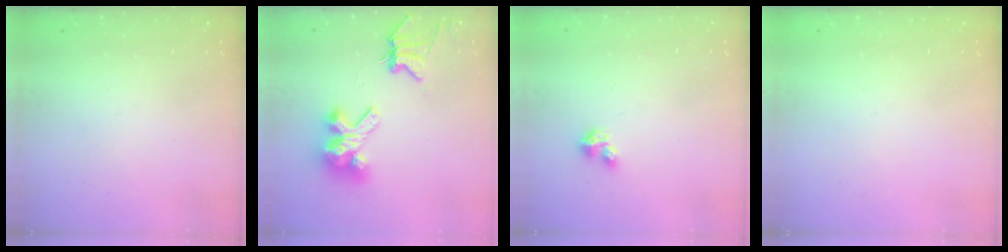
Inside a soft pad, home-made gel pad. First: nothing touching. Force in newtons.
{"total": 10.4, "press": 10.3, "slide": 1.0}
{"total": 2.7, "press": 2.7, "slide": 0.3}
{"total": 0.0}